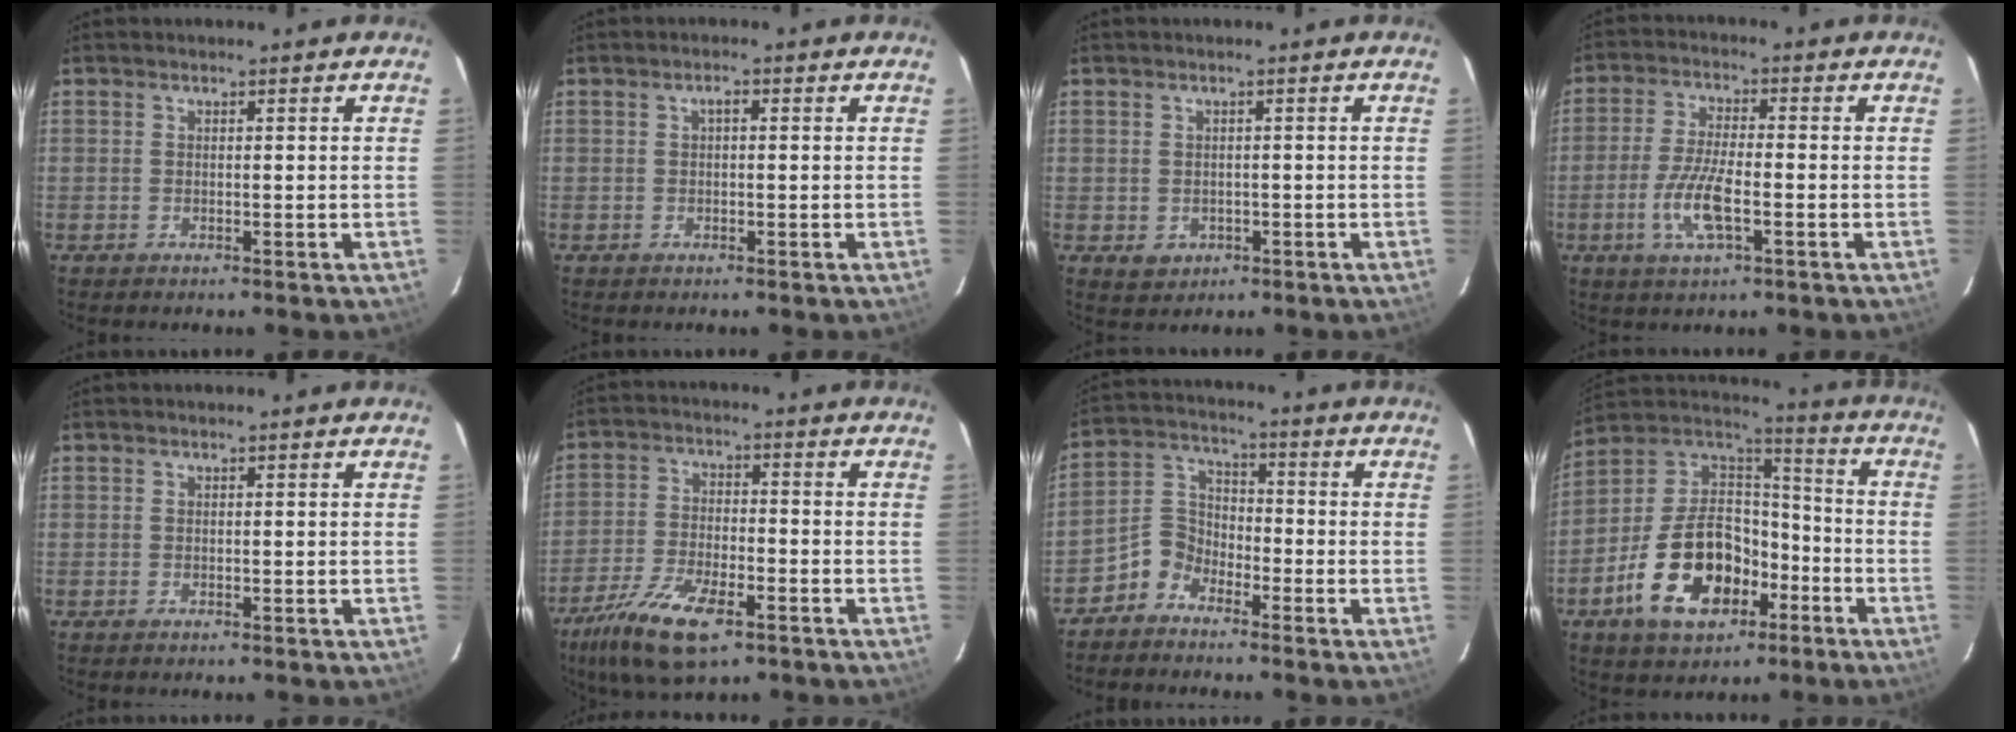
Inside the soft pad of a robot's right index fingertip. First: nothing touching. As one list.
[{"total": 1.1, "force": [0.1, 0.5, 0.9], "torque": [-0.016, 0.008, -0.001]}, {"total": 3.0, "force": [-0.6, 2.8, 0.9], "torque": [-0.019, -0.001, 0.001]}, {"total": 8.3, "force": [-2.9, 2.2, 7.4], "torque": [-0.158, -0.006, -0.059]}, {"total": 0.0}, {"total": 13.7, "force": [-8.5, 5.2, 9.4], "torque": [-0.209, -0.028, -0.161]}, {"total": 5.7, "force": [-4.3, 3.6, 1.3], "torque": [-0.027, 0.028, -0.098]}, {"total": 20.2, "force": [-8.7, 12.2, 13.6], "torque": [-0.283, 0.030, -0.141]}]